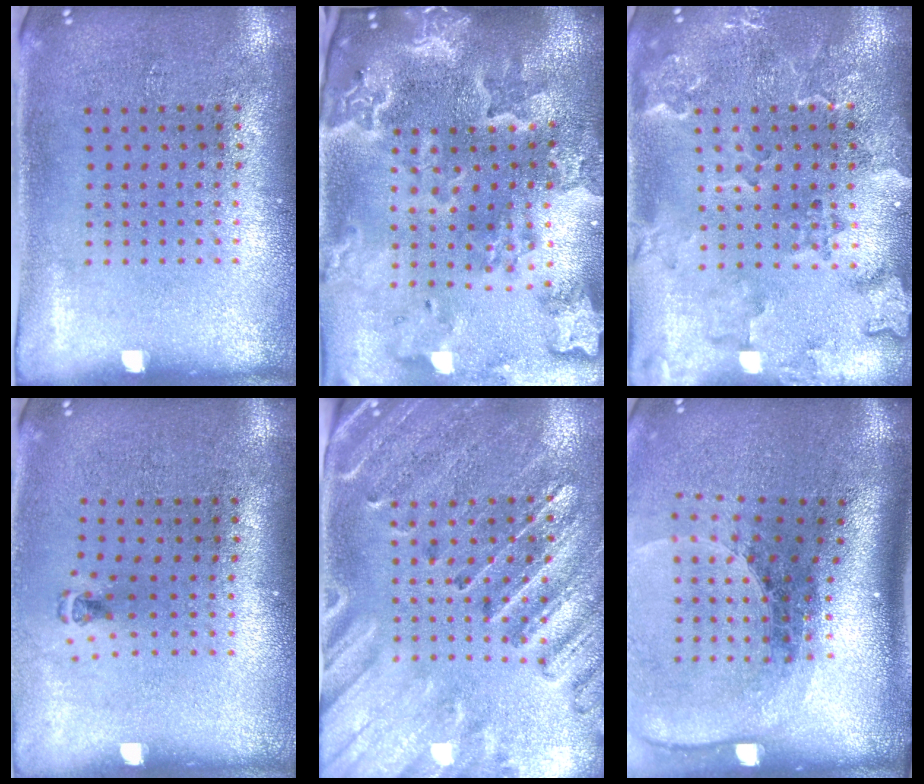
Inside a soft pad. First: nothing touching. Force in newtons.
{"total": 4.7, "press": 3.8, "slide": 2.8}
{"total": 2.3, "press": 2.1, "slide": 0.8}
{"total": 0.5, "press": 0.4, "slide": 0.3}
{"total": 2.9, "press": 2.7, "slide": 1.0}
{"total": 2.6, "press": 1.9, "slide": 1.8}